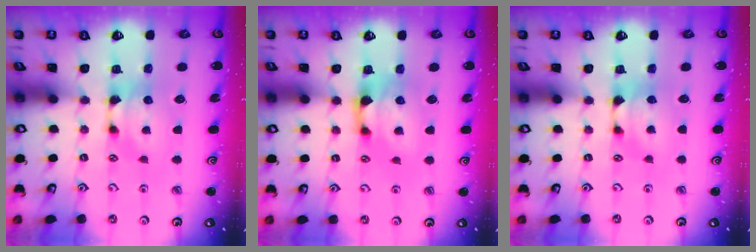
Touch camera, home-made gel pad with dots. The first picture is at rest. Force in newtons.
{"total": 1.5, "press": 0.8, "slide": 1.3}
{"total": 1.1, "press": 0.4, "slide": 1.1}